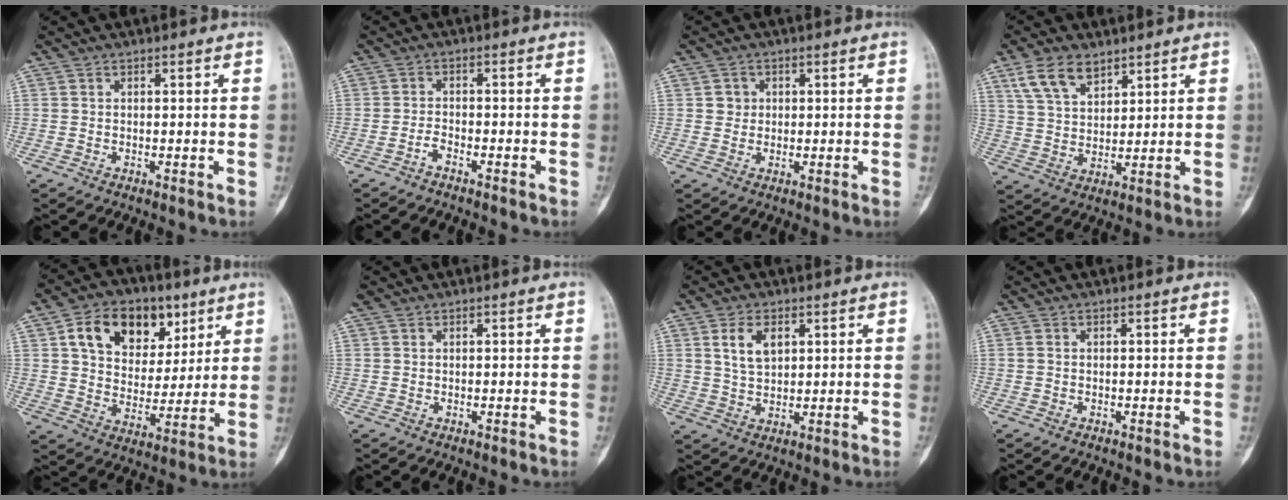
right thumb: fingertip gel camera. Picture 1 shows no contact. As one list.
[{"total": 1.8, "force": [-1.6, 0.4, 0.9], "torque": [-0.021, 0.016, -0.030]}, {"total": 2.2, "force": [0.5, 2.0, 0.5], "torque": [0.006, 0.001, 0.006]}, {"total": 8.5, "force": [5.4, 4.6, 4.6], "torque": [-0.075, -0.020, 0.110]}, {"total": 16.2, "force": [7.2, 11.3, 9.2], "torque": [-0.110, -0.013, 0.123]}, {"total": 0.8, "force": [0.6, 0.5, 0.2], "torque": [-0.004, 0.009, 0.009]}, {"total": 5.8, "force": [2.3, 3.4, 4.2], "torque": [-0.064, -0.009, 0.047]}, {"total": 0.0}]